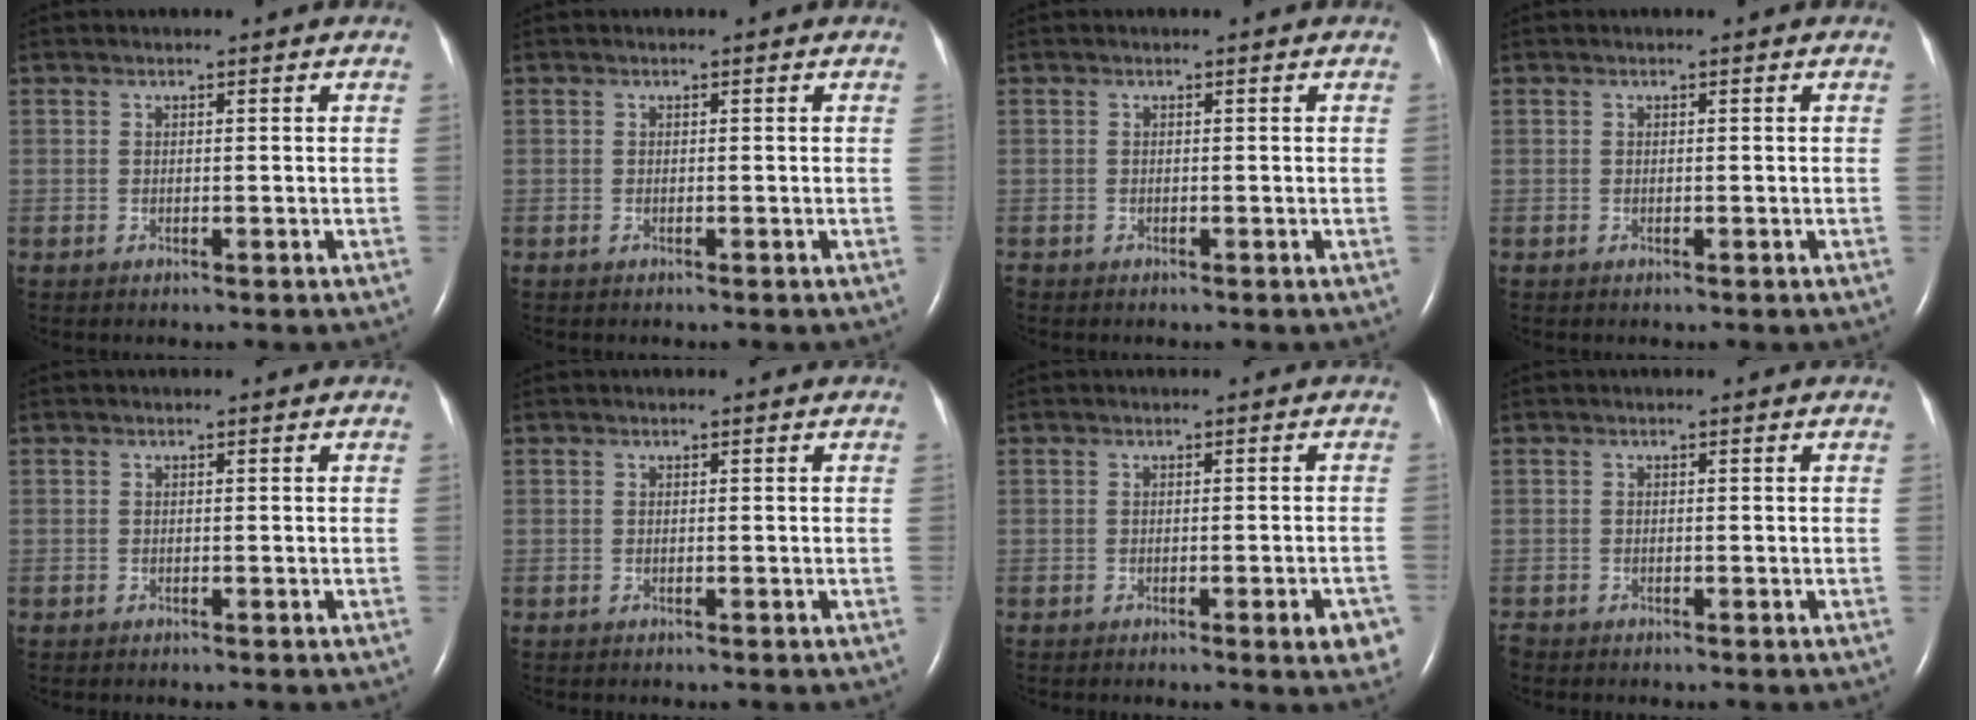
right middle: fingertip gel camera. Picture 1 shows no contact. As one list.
[{"total": 0.0}, {"total": 0.0}, {"total": 0.0}, {"total": 0.0}, {"total": 0.0}, {"total": 5.5, "force": [-2.5, 0.7, 4.8], "torque": [-0.045, -0.009, -0.029]}, {"total": 0.6, "force": [-0.5, 0.2, 0.1], "torque": [-0.005, -0.002, -0.009]}]